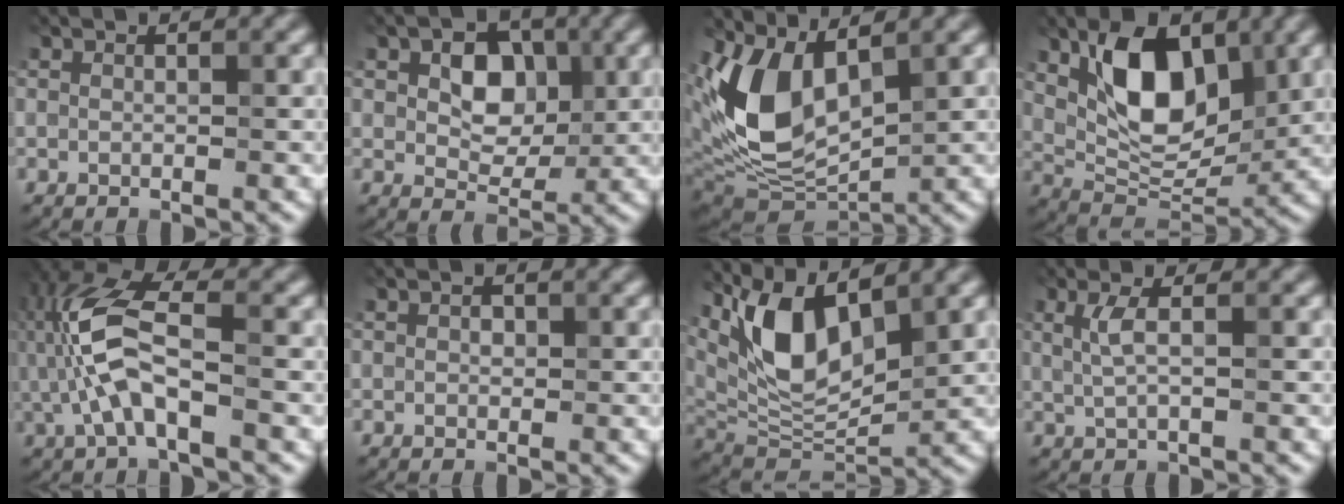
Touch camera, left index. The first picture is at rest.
{"total": 4.9, "force": [0.9, 3.4, 3.4], "torque": [-0.056, -0.002, 0.008]}
{"total": 8.0, "force": [2.0, 4.9, 6.0], "torque": [-0.132, -0.022, 0.041]}
{"total": 8.8, "force": [2.9, 4.9, 6.6], "torque": [-0.113, -0.007, 0.051]}
{"total": 7.1, "force": [-0.2, 2.8, 6.5], "torque": [-0.150, 0.011, -0.007]}
{"total": 0.8, "force": [0.1, 0.6, 0.5], "torque": [-0.006, -0.002, 0.000]}
{"total": 8.4, "force": [3.7, 3.6, 6.7], "torque": [-0.131, -0.010, 0.070]}
{"total": 2.1, "force": [0.4, 0.5, 1.9], "torque": [-0.043, -0.001, 0.010]}